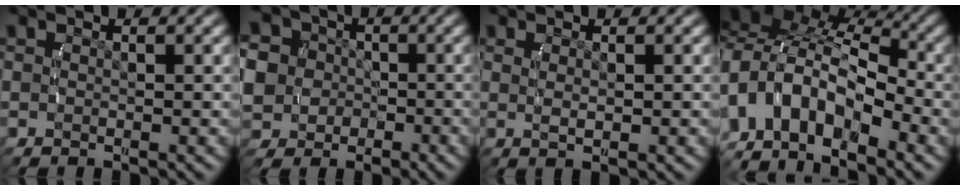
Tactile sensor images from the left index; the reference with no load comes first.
{"total": 12.8, "force": [-0.7, 11.7, 5.0], "torque": [-0.128, -0.044, -0.016]}
{"total": 1.2, "force": [0.3, -0.3, 1.1], "torque": [-0.024, -0.009, 0.015]}
{"total": 13.9, "force": [-1.1, 11.1, 8.2], "torque": [-0.178, -0.013, -0.029]}